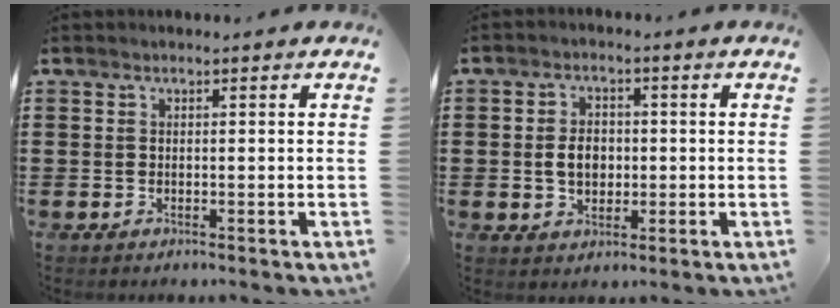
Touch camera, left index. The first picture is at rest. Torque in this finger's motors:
{"motor_torque": [1.22, 0.25, 0.56, 0.11]}